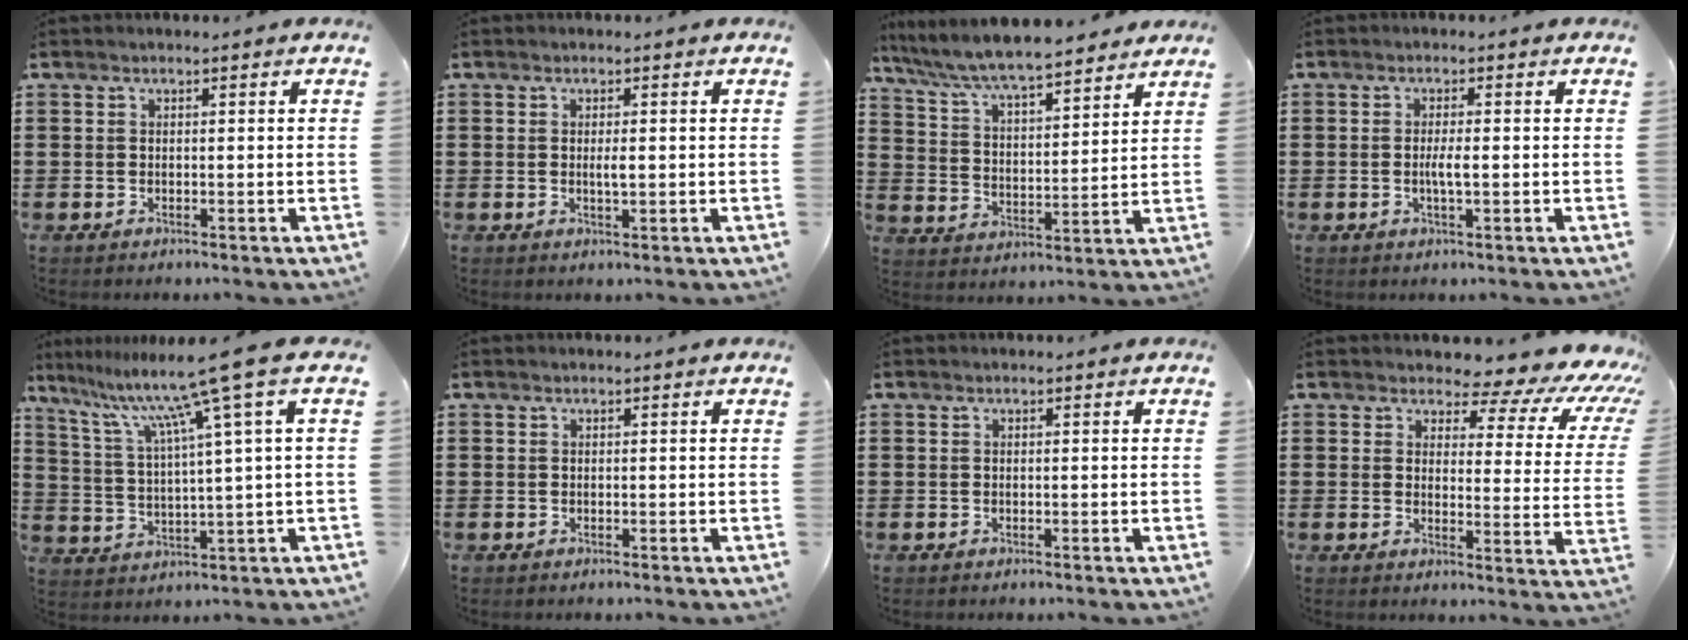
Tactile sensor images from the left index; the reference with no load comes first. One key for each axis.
{"total": 1.6, "fx": 0.0, "fy": 0.2, "fz": 1.6, "tx": -0.031, "ty": -0.003, "tz": 0.000}
{"total": 7.4, "fx": 6.9, "fy": 0.6, "fz": 2.7, "tx": -0.082, "ty": -0.037, "tz": 0.119}
{"total": 2.5, "fx": -0.3, "fy": 0.3, "fz": 2.5, "tx": -0.052, "ty": -0.005, "tz": -0.009}
{"total": 10.9, "fx": 6.3, "fy": -1.4, "fz": 8.8, "tx": -0.190, "ty": -0.033, "tz": 0.093}
{"total": 0.0}
{"total": 0.0}
{"total": 5.5, "fx": 4.1, "fy": 2.1, "fz": 3.0, "tx": -0.057, "ty": -0.030, "tz": 0.062}